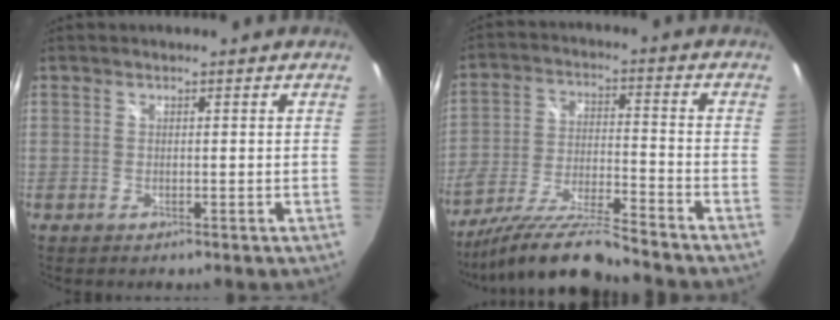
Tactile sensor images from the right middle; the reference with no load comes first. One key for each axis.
{"total": 13.8, "fx": -12.3, "fy": -0.1, "fz": 6.2, "tx": -0.124, "ty": -0.024, "tz": -0.226}